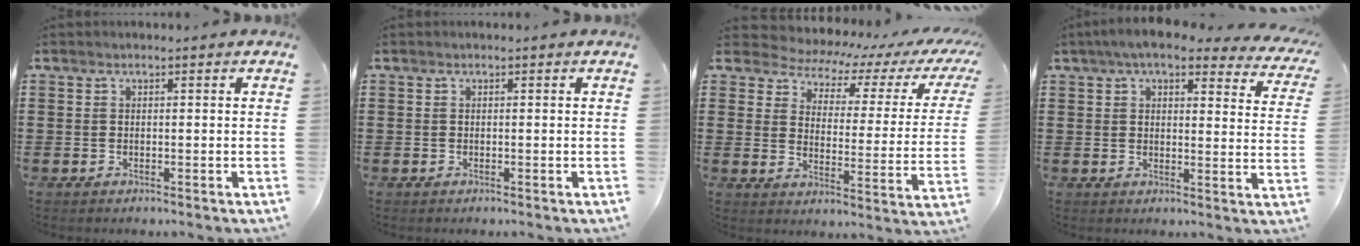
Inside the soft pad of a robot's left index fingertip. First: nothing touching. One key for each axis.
{"total": 0.0}
{"total": 3.6, "fx": 2.8, "fy": 1.6, "fz": 1.5, "tx": -0.051, "ty": -0.024, "tz": 0.040}
{"total": 6.5, "fx": 5.3, "fy": 1.1, "fz": 3.6, "tx": -0.079, "ty": -0.016, "tz": 0.094}